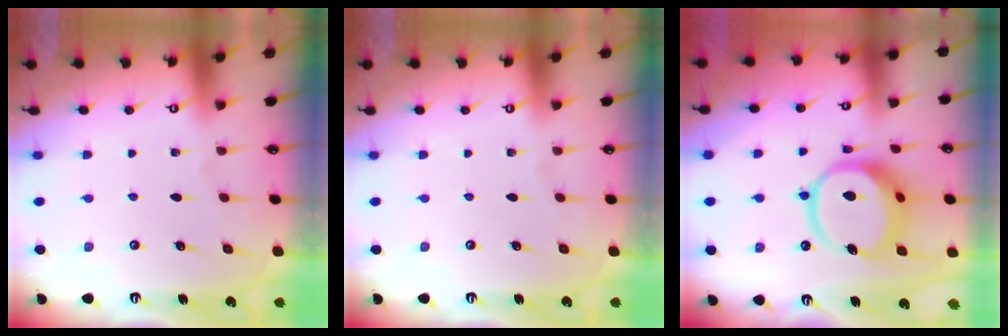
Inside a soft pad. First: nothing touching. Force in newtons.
{"total": 0.0}
{"total": 13.1, "press": 13.0, "slide": 1.6}